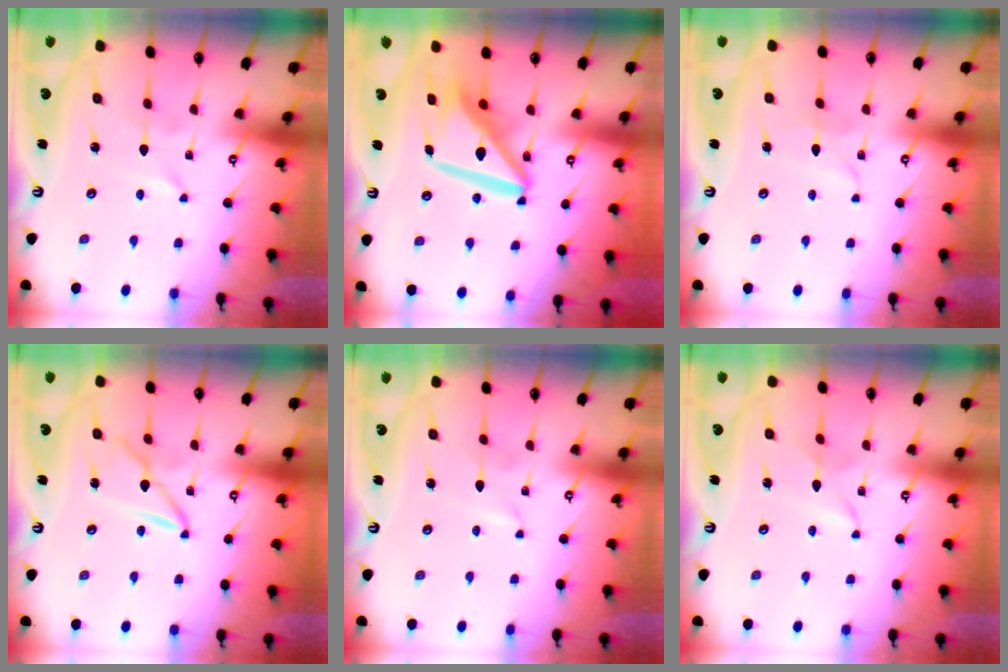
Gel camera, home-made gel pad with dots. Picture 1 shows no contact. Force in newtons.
{"total": 15.9, "press": 15.8, "slide": 2.1}
{"total": 2.9, "press": 2.9, "slide": 0.3}
{"total": 5.8, "press": 5.8, "slide": 0.4}
{"total": 1.6, "press": 1.6, "slide": 0.2}
{"total": 1.6, "press": 1.6, "slide": 0.0}